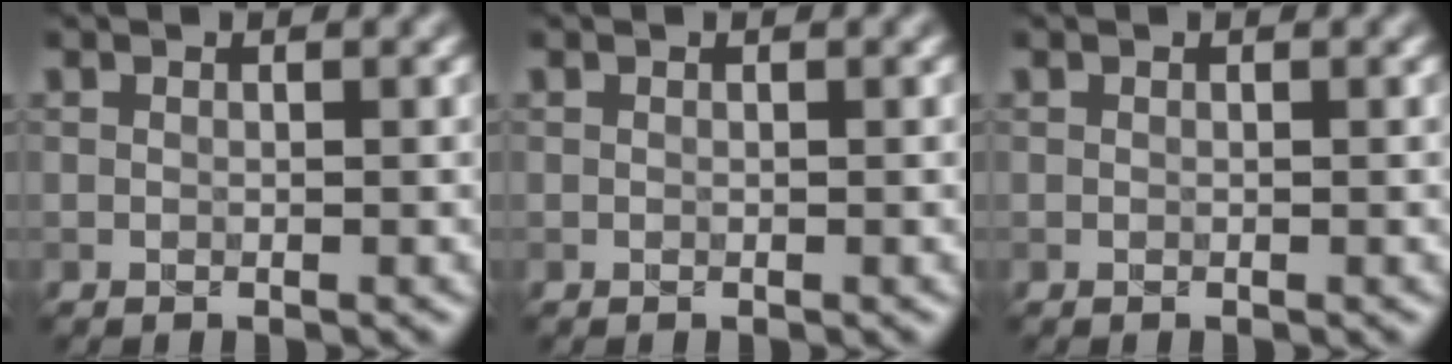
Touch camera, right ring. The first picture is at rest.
{"total": 0.0}
{"total": 0.0}